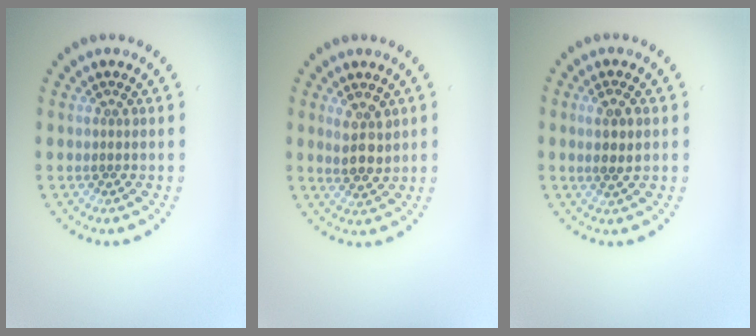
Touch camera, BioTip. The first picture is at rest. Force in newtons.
{"total": 2.6, "press": 2.4, "slide": 1.1}
{"total": 2.3, "press": 2.2, "slide": 0.7}